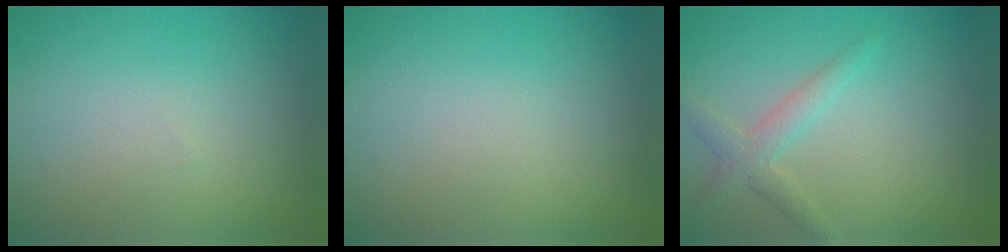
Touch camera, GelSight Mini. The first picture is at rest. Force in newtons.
{"total": 0.0}
{"total": 2.2, "press": 2.2, "slide": 0.1}